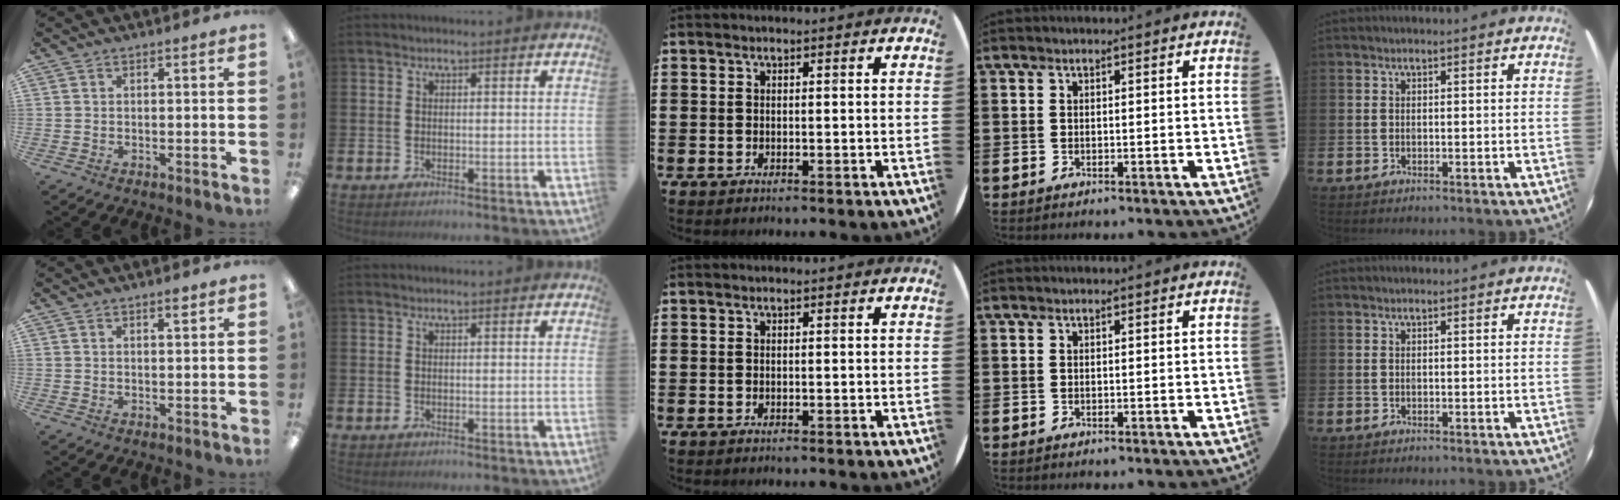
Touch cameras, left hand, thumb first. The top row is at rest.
{"thumb": {"total": 2.1, "force": [1.6, 0.5, 1.2], "torque": [-0.017, -0.002, 0.026]}}